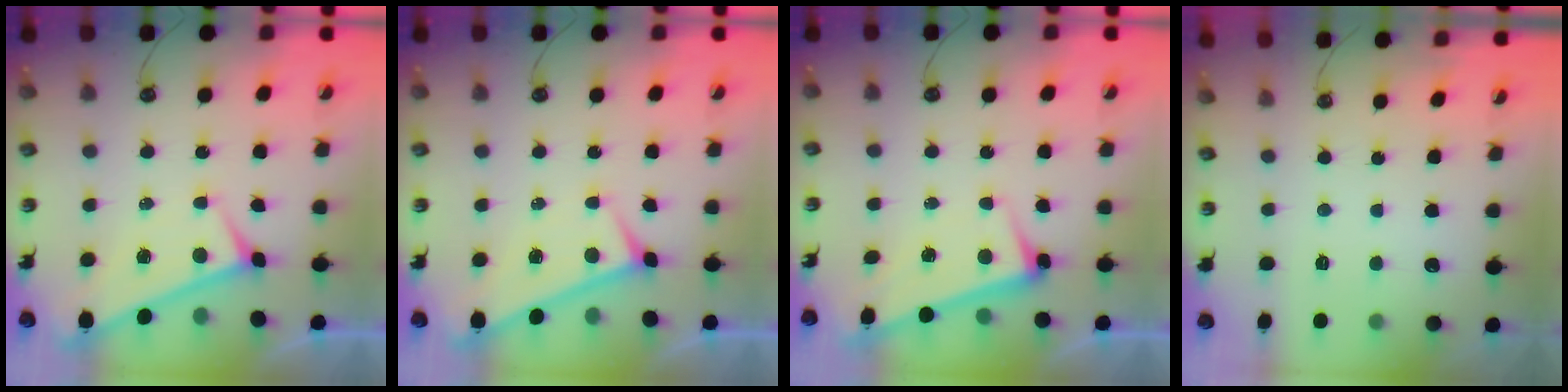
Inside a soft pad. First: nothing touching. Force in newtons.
{"total": 0.0}
{"total": 2.7, "press": 2.7, "slide": 0.7}
{"total": 0.0}